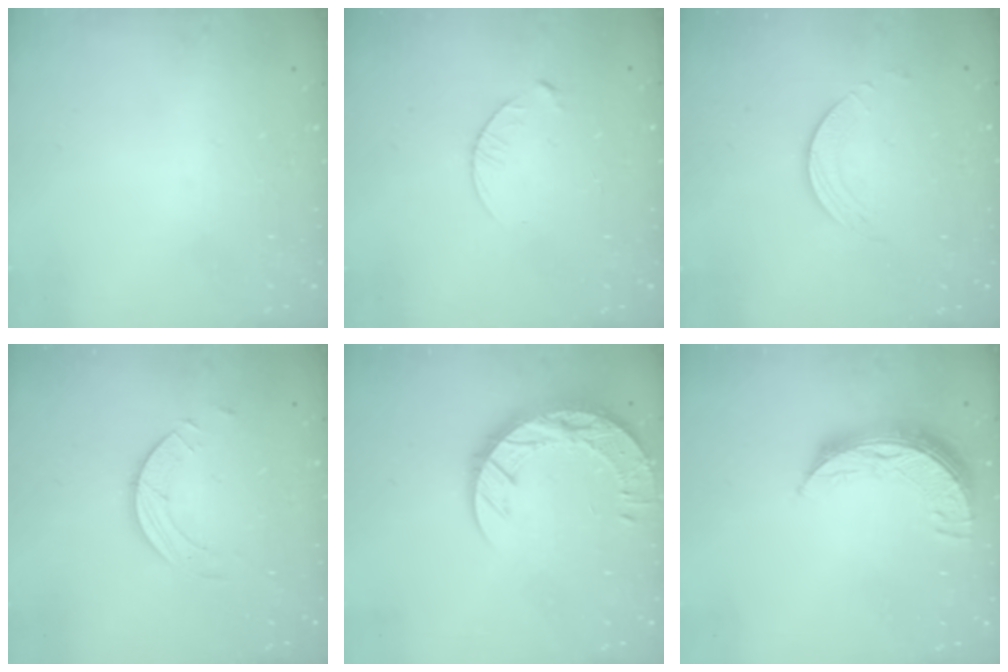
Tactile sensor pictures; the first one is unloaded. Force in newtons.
{"total": 3.7, "press": 3.7, "slide": 0.4}
{"total": 2.0, "press": 1.9, "slide": 0.3}
{"total": 3.4, "press": 3.4, "slide": 0.3}
{"total": 18.1, "press": 18.0, "slide": 1.4}
{"total": 10.6, "press": 10.6, "slide": 1.0}